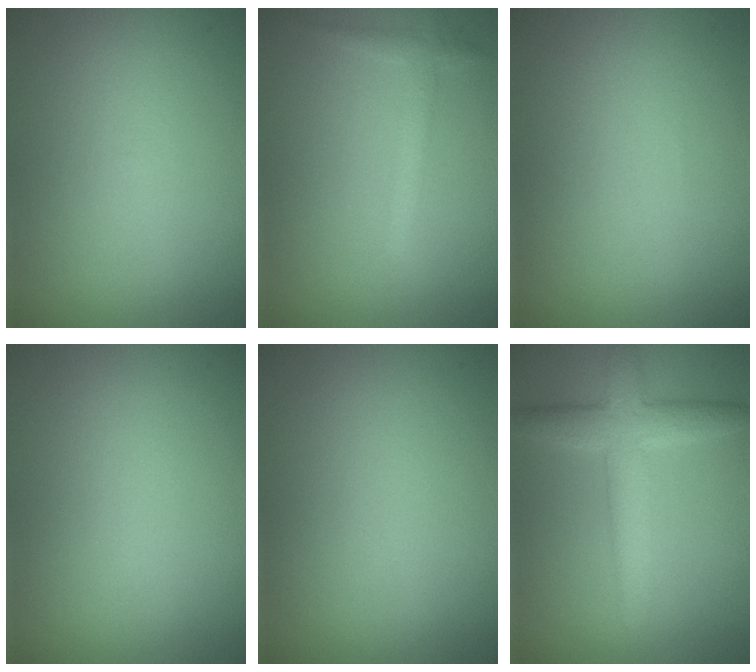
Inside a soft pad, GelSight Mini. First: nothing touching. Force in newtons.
{"total": 1.9, "press": 1.9, "slide": 0.1}
{"total": 0.0}
{"total": 0.0}
{"total": 0.0}
{"total": 4.9, "press": 4.9, "slide": 0.1}